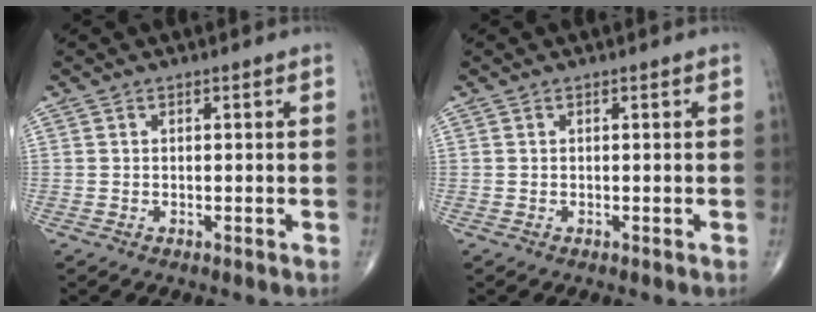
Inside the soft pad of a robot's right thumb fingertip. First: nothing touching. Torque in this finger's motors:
{"motor_torque": [-0.03, 0.17, 0.22, -0.05, 0.02]}